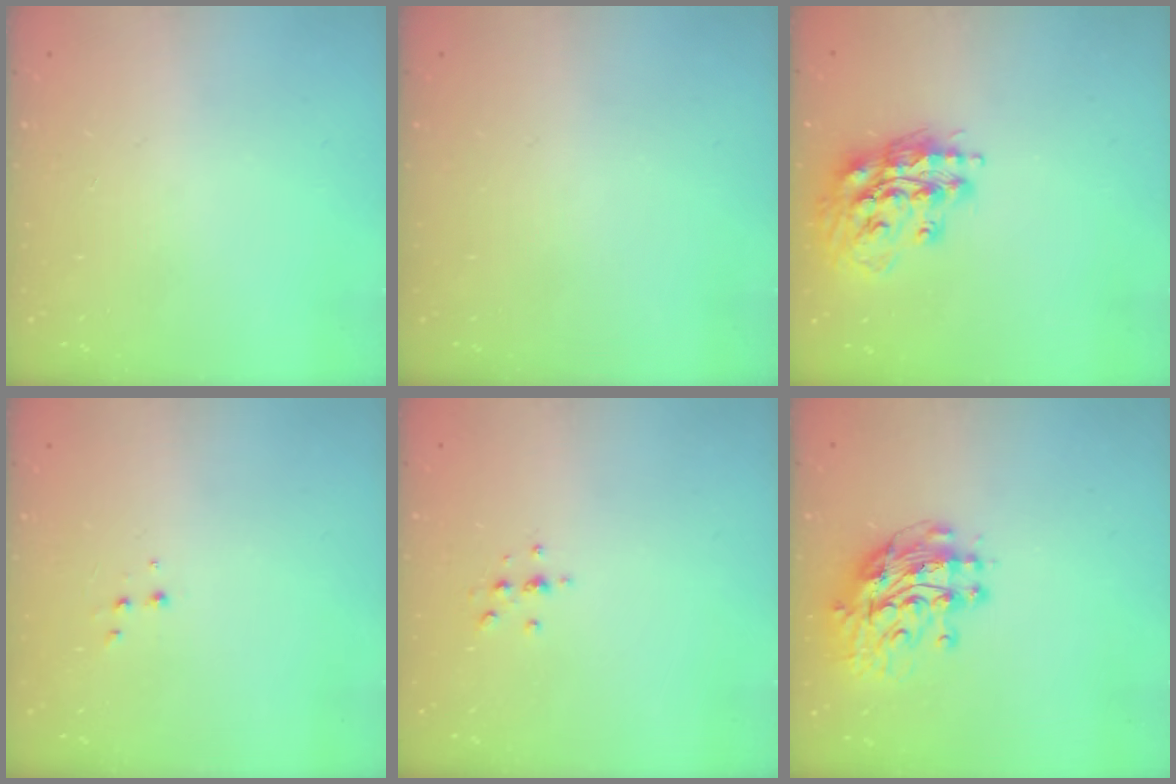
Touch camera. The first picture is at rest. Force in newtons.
{"total": 0.0}
{"total": 15.3, "press": 15.2, "slide": 1.9}
{"total": 1.9, "press": 1.9, "slide": 0.2}
{"total": 3.0, "press": 3.0, "slide": 0.3}
{"total": 12.2, "press": 12.1, "slide": 1.1}